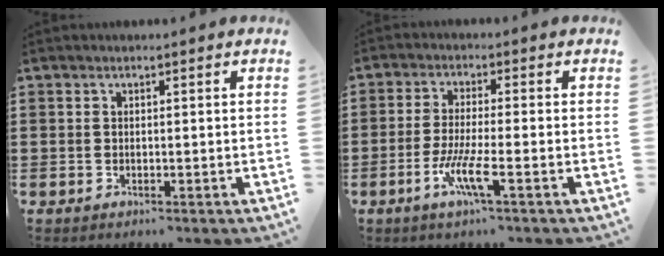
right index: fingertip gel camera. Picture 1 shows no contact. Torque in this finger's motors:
{"motor_torque": [1.10, -1.04, 0.53, 0.21]}